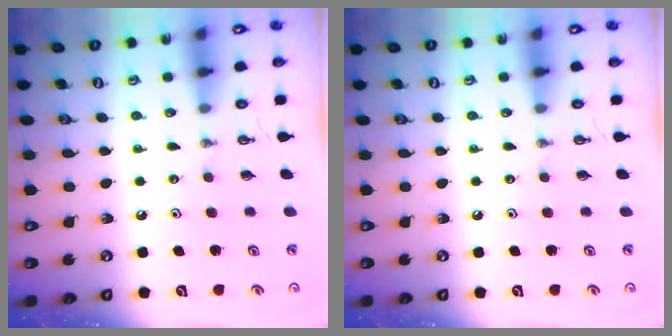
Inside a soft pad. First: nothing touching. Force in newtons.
{"total": 0.0}